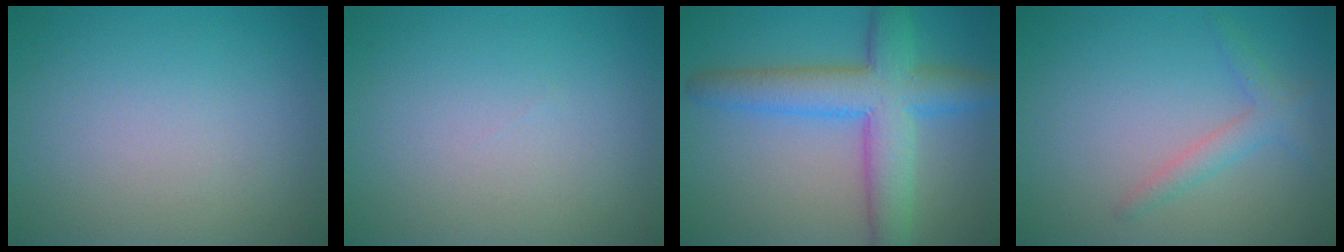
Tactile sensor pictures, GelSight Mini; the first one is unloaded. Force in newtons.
{"total": 0.0}
{"total": 7.6, "press": 7.6, "slide": 0.3}
{"total": 2.0, "press": 2.0, "slide": 0.1}